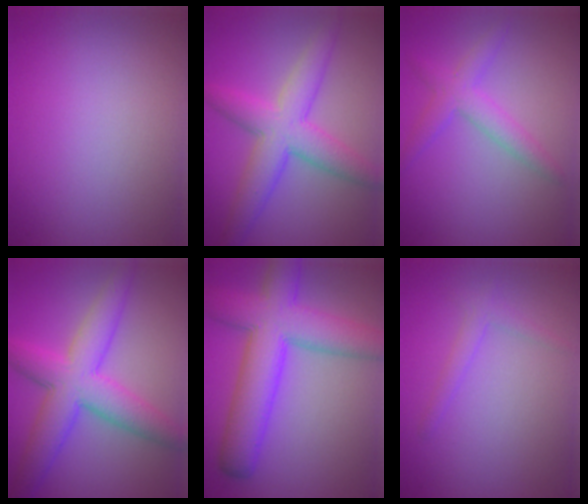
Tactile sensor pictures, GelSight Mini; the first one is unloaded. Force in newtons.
{"total": 5.8, "press": 5.8, "slide": 0.0}
{"total": 2.1, "press": 2.1, "slide": 0.1}
{"total": 7.1, "press": 7.1, "slide": 0.1}
{"total": 9.0, "press": 9.0, "slide": 0.3}
{"total": 1.4, "press": 1.4, "slide": 0.1}